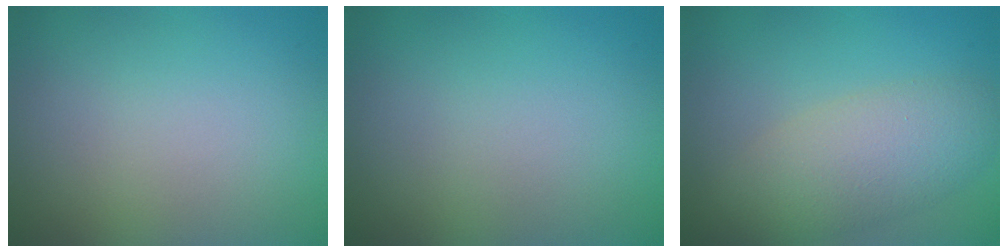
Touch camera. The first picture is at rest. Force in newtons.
{"total": 0.0}
{"total": 5.1, "press": 5.1, "slide": 0.4}